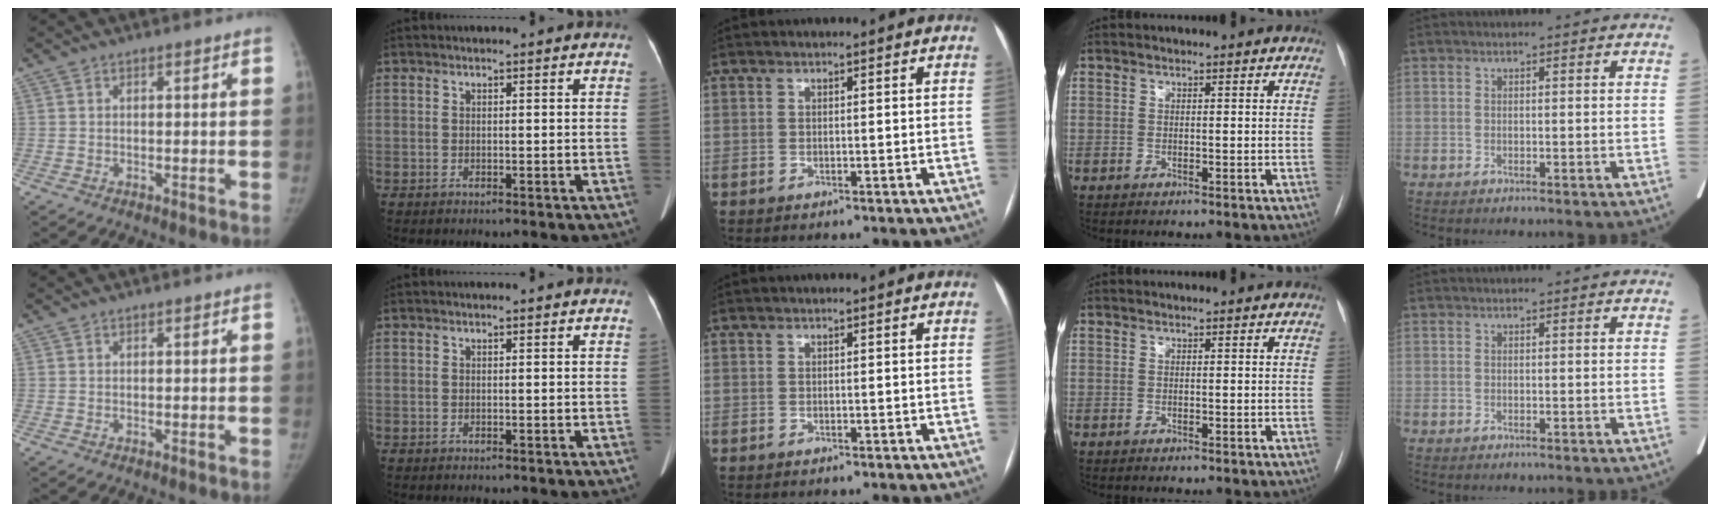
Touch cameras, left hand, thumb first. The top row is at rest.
{}